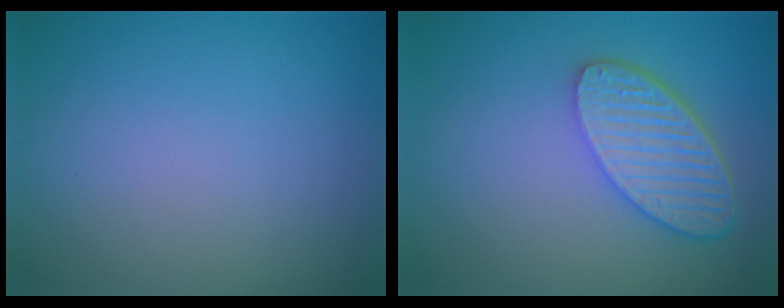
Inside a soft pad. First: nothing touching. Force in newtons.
{"total": 5.6, "press": 4.5, "slide": 3.4}